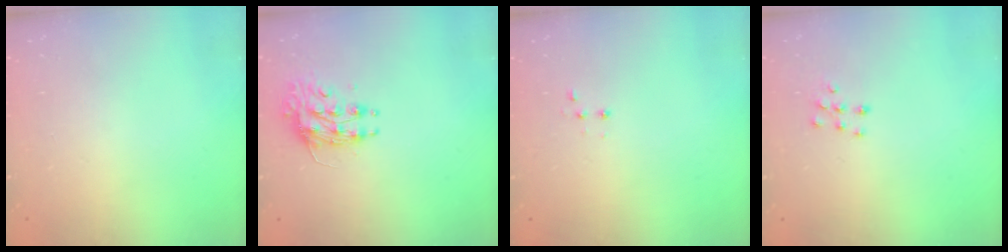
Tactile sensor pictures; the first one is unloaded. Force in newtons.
{"total": 10.4, "press": 10.3, "slide": 0.8}
{"total": 2.8, "press": 2.7, "slide": 0.7}
{"total": 6.8, "press": 6.8, "slide": 0.4}